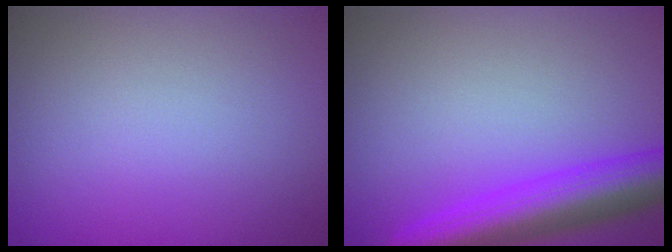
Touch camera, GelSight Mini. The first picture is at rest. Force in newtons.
{"total": 6.7, "press": 6.7, "slide": 0.2}